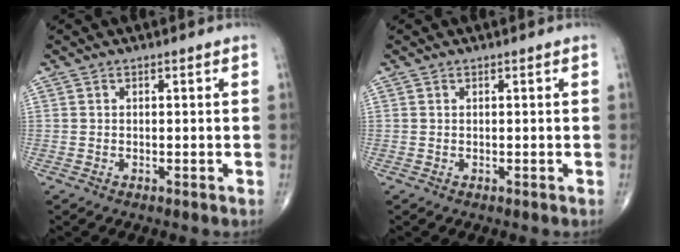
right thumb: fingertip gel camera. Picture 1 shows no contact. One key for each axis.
{"total": 0.0}